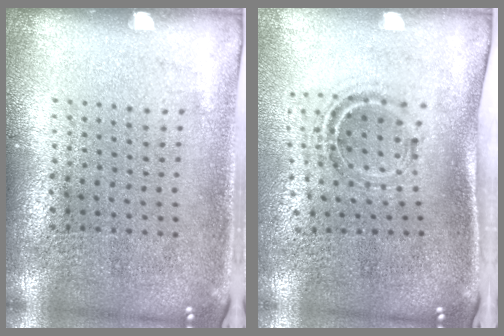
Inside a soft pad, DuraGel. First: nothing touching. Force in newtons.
{"total": 1.1, "press": 1.0, "slide": 0.4}